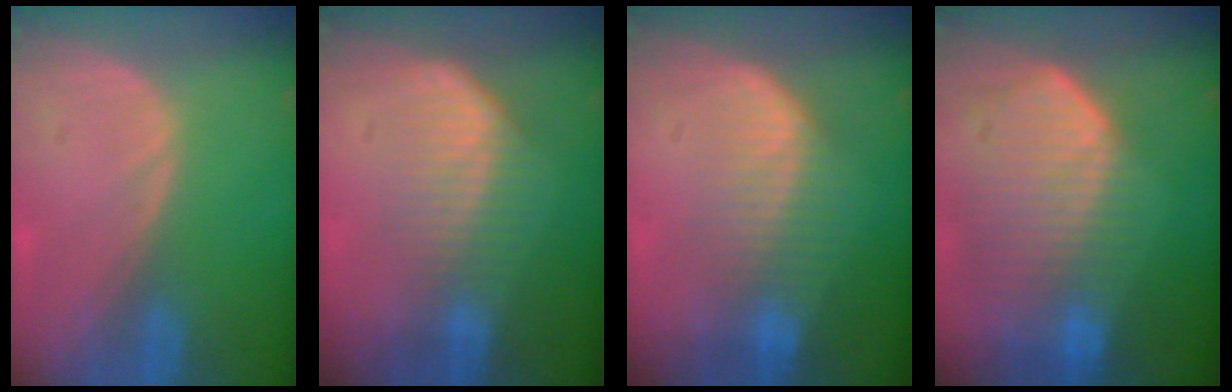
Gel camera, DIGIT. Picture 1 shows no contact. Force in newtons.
{"total": 7.4, "press": 6.4, "slide": 3.8}
{"total": 7.1, "press": 6.5, "slide": 2.8}
{"total": 10.8, "press": 9.5, "slide": 5.1}